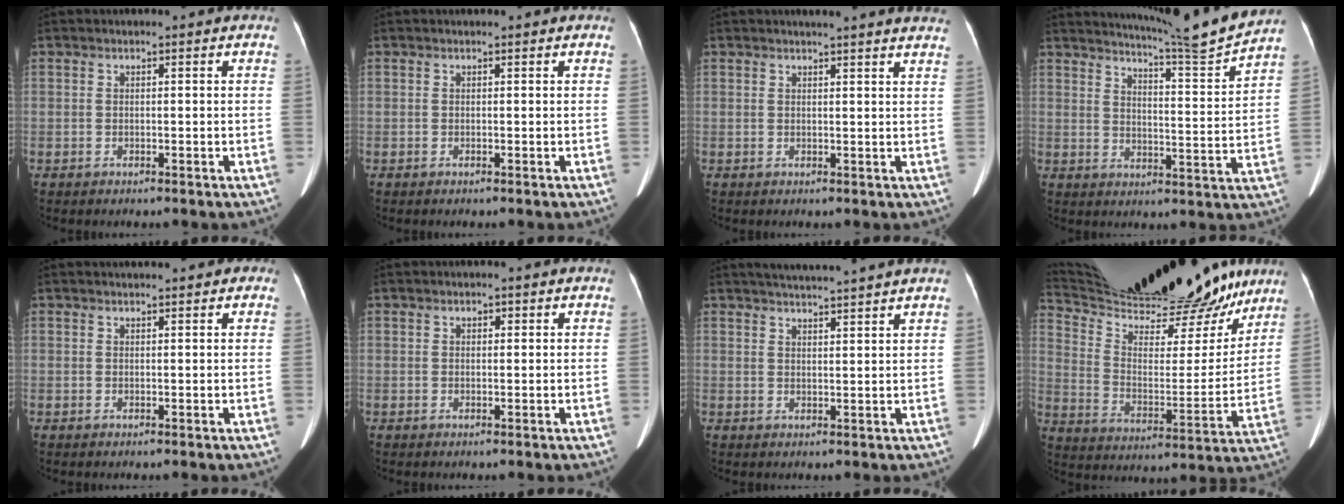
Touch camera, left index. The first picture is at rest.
{"total": 0.0}
{"total": 11.0, "force": [10.1, 0.3, 4.2], "torque": [-0.049, -0.004, 0.101]}
{"total": 12.2, "force": [11.5, -2.6, 3.1], "torque": [-0.061, -0.049, 0.167]}
{"total": 3.1, "force": [2.5, 0.9, 1.5], "torque": [-0.019, 0.022, 0.028]}
{"total": 0.9, "force": [0.4, 0.6, 0.6], "torque": [-0.009, 0.002, 0.006]}
{"total": 7.4, "force": [6.8, -0.9, 2.6], "torque": [-0.041, 0.020, 0.094]}
{"total": 27.1, "force": [24.1, 5.6, 11.2], "torque": [-0.194, -0.017, 0.355]}